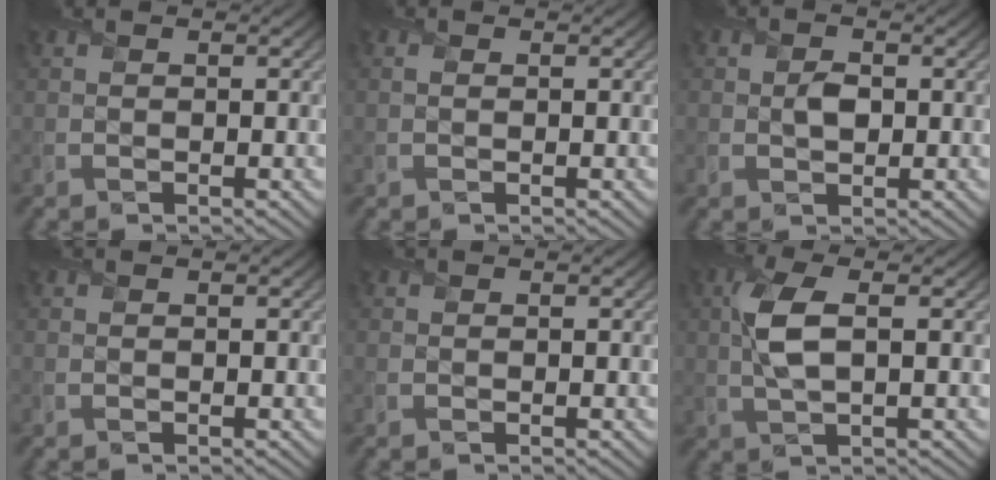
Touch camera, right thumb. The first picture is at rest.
{"total": 0.6, "force": [0.2, 0.4, 0.4], "torque": [-0.013, 0.001, 0.002]}
{"total": 2.2, "force": [0.0, 1.6, 1.6], "torque": [-0.033, -0.004, -0.002]}
{"total": 0.0}
{"total": 0.0}
{"total": 5.6, "force": [0.8, 2.0, 5.1], "torque": [-0.129, 0.006, 0.013]}